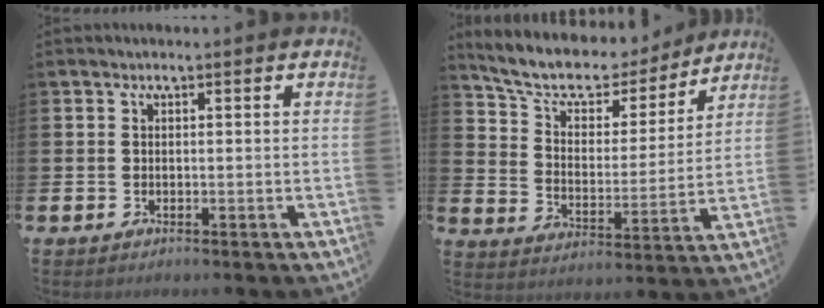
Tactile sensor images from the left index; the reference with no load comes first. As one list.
[{"total": 8.4, "force": [7.3, 3.3, 2.5], "torque": [-0.080, -0.048, 0.127]}]